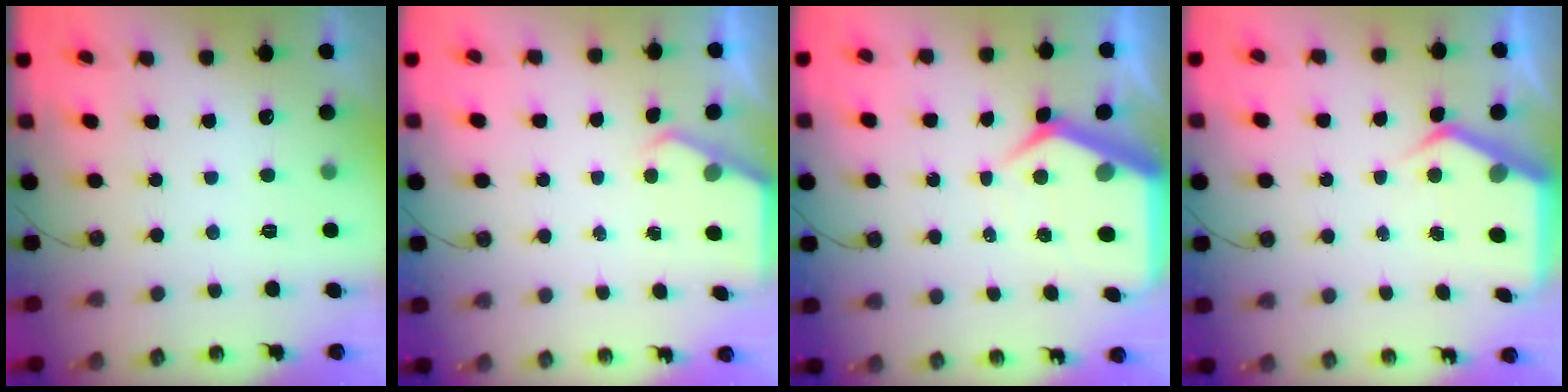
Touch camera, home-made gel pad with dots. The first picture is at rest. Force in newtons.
{"total": 2.2, "press": 2.1, "slide": 0.3}
{"total": 8.8, "press": 8.8, "slide": 0.9}
{"total": 5.0, "press": 5.0, "slide": 0.2}